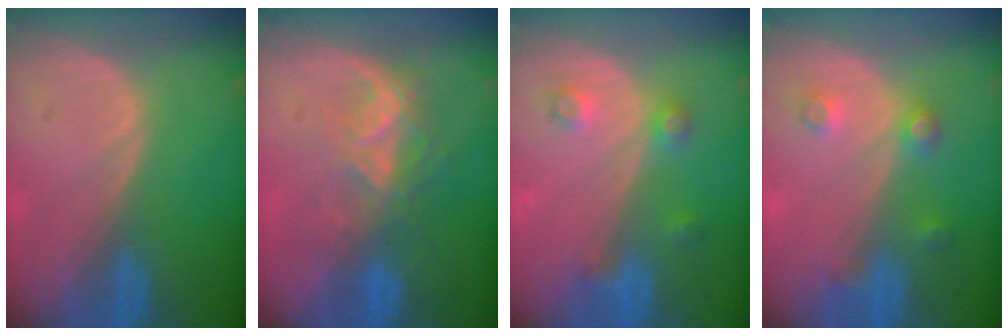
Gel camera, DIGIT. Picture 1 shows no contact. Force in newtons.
{"total": 6.8, "press": 6.2, "slide": 2.8}
{"total": 3.7, "press": 3.4, "slide": 1.5}
{"total": 3.4, "press": 3.2, "slide": 1.1}